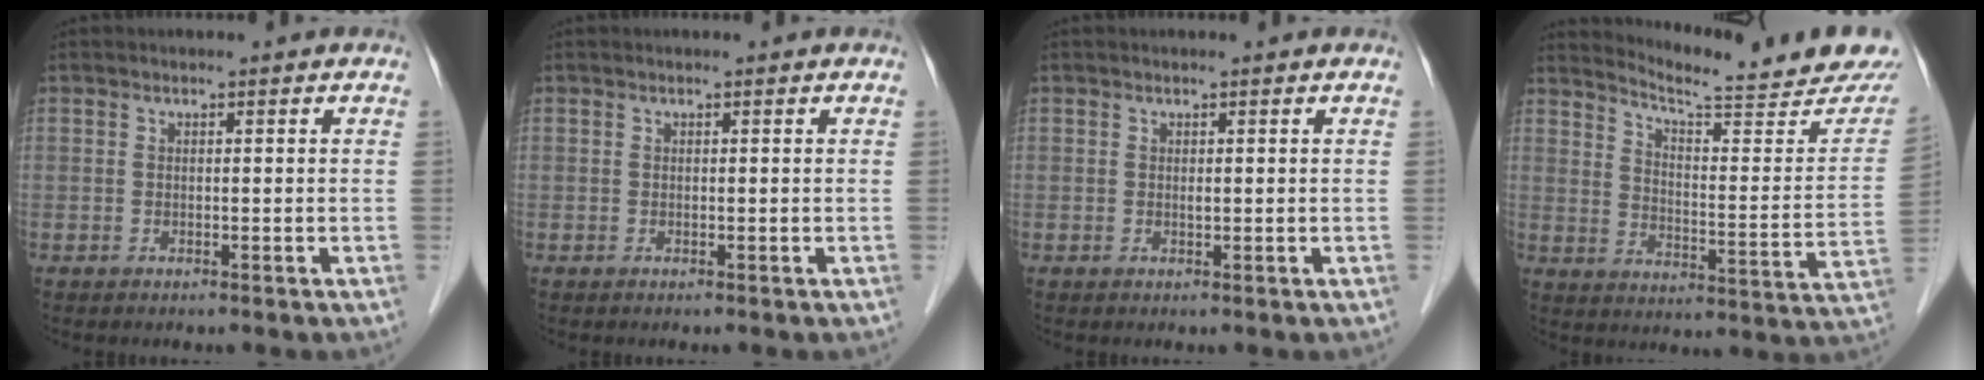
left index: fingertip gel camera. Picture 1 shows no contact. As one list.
[{"total": 0.0}, {"total": 0.5, "force": [0.2, 0.1, 0.5], "torque": [-0.009, 0.000, 0.004]}, {"total": 19.5, "force": [18.4, 0.6, 6.7], "torque": [-0.099, -0.082, 0.236]}]